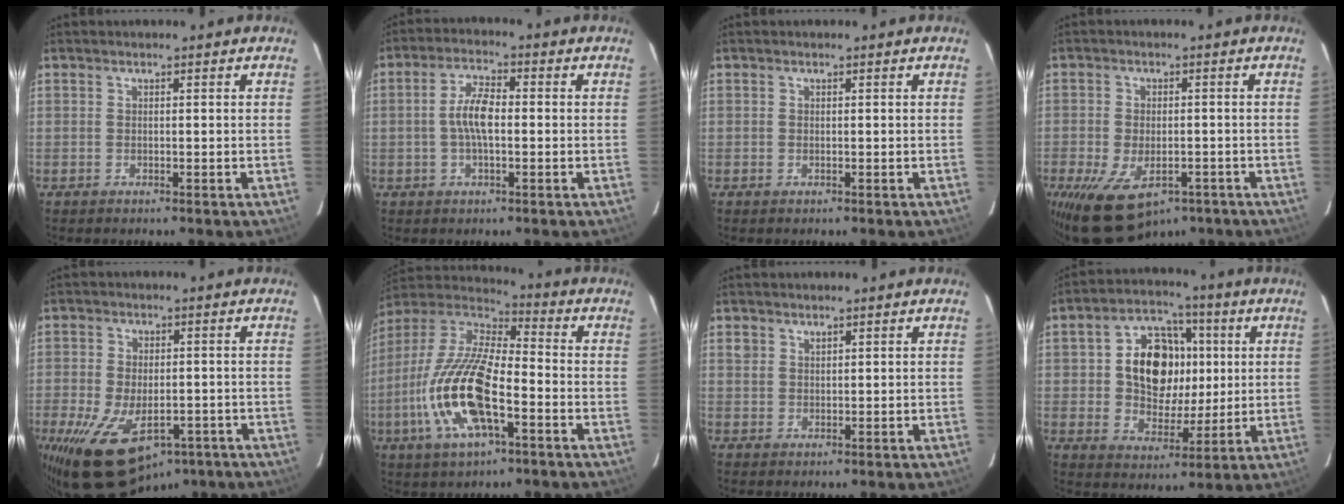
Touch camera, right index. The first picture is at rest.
{"total": 5.8, "force": [-0.6, 2.1, 5.4], "torque": [-0.108, 0.011, -0.013]}
{"total": 0.0}
{"total": 12.9, "force": [-7.5, 6.9, 7.9], "torque": [-0.177, -0.035, -0.115]}
{"total": 17.0, "force": [-8.7, 9.4, 11.2], "torque": [-0.240, -0.035, -0.129]}
{"total": 19.5, "force": [-6.7, 7.0, 16.9], "torque": [-0.352, -0.018, -0.133]}
{"total": 1.6, "force": [1.0, 1.2, 0.4], "torque": [-0.006, 0.004, 0.018]}
{"total": 13.8, "force": [2.2, 10.5, 8.6], "torque": [-0.172, 0.027, 0.048]}